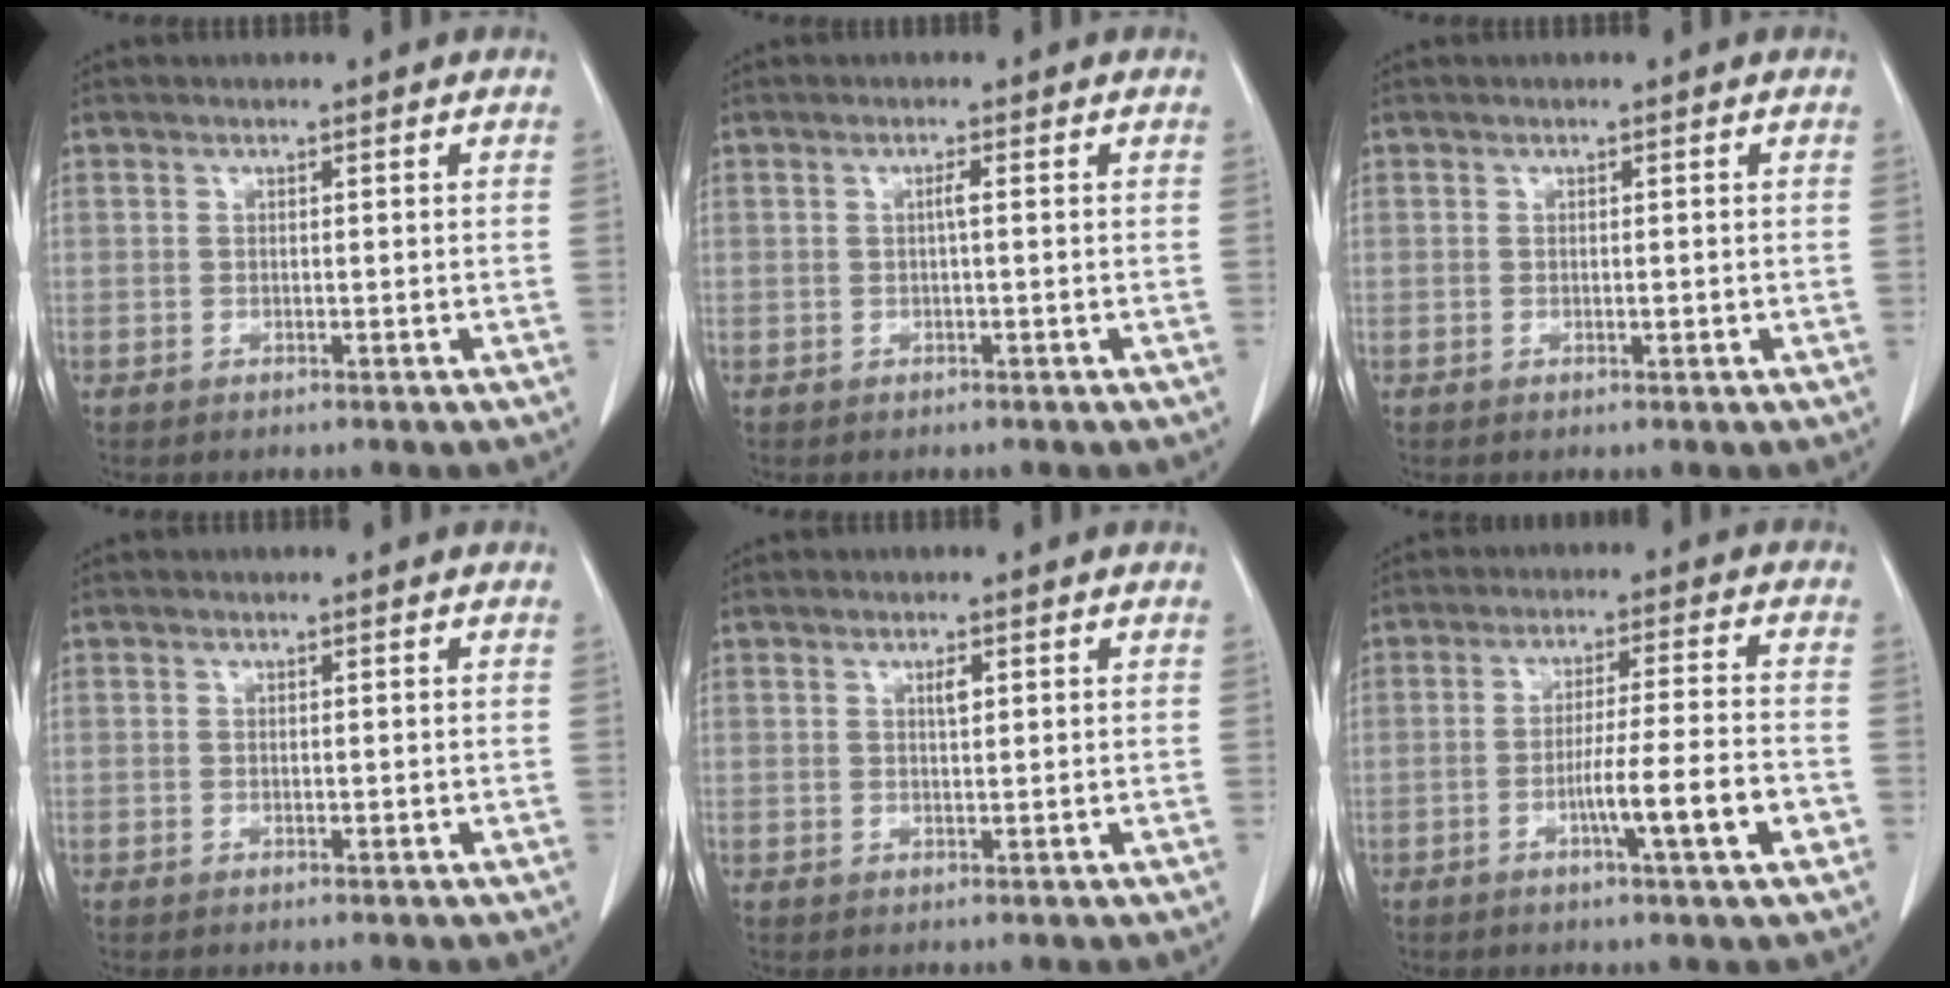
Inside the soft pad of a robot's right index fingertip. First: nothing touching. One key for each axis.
{"total": 0.9, "fx": 0.0, "fy": -0.1, "fz": 0.9, "tx": -0.018, "ty": 0.002, "tz": 0.001}
{"total": 0.8, "fx": 0.0, "fy": 0.5, "fz": 0.6, "tx": -0.003, "ty": 0.002, "tz": 0.003}
{"total": 0.0}
{"total": 1.3, "fx": 0.6, "fy": 0.4, "fz": 1.1, "tx": -0.021, "ty": 0.000, "tz": 0.010}
{"total": 8.7, "fx": -3.1, "fy": -0.3, "fz": 8.2, "tx": -0.128, "ty": -0.004, "tz": -0.048}